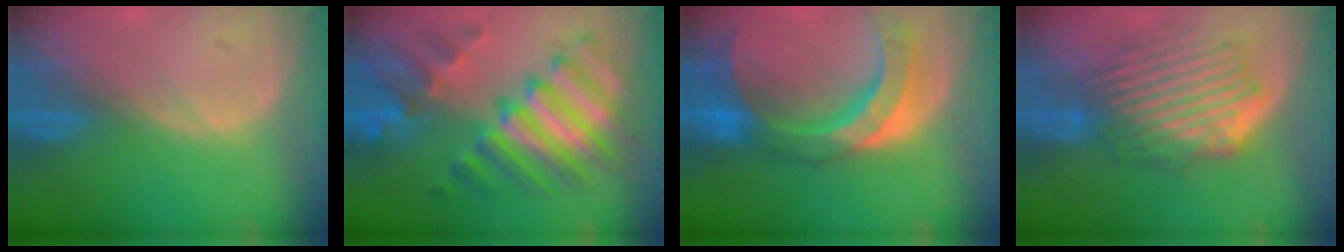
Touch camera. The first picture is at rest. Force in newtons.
{"total": 11.3, "press": 11.2, "slide": 1.2}
{"total": 11.4, "press": 9.6, "slide": 6.1}
{"total": 9.4, "press": 8.3, "slide": 4.6}